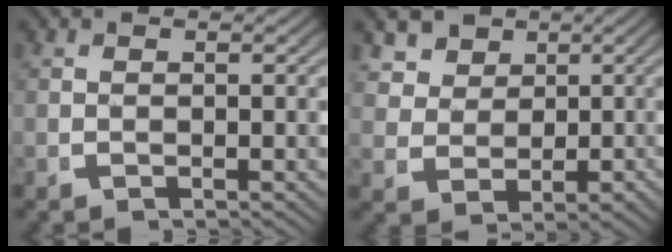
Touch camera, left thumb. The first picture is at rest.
{"total": 6.5, "force": [2.2, 5.2, 3.2], "torque": [-0.075, -0.025, 0.047]}